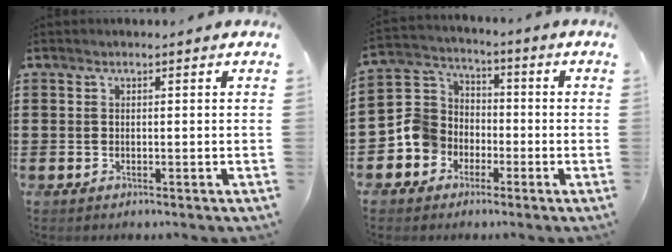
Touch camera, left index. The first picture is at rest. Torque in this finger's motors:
{"motor_torque": [0.93, 0.75, 0.21, 0.05]}